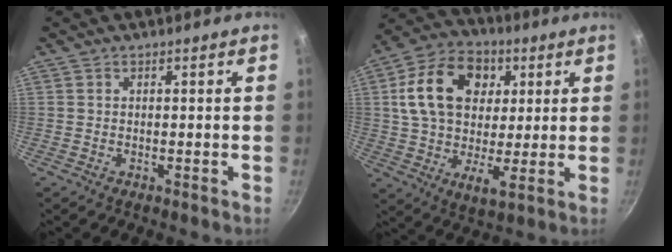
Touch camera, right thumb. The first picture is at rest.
{"total": 18.5, "force": [5.2, 12.7, 12.4], "torque": [-0.195, -0.002, 0.075]}